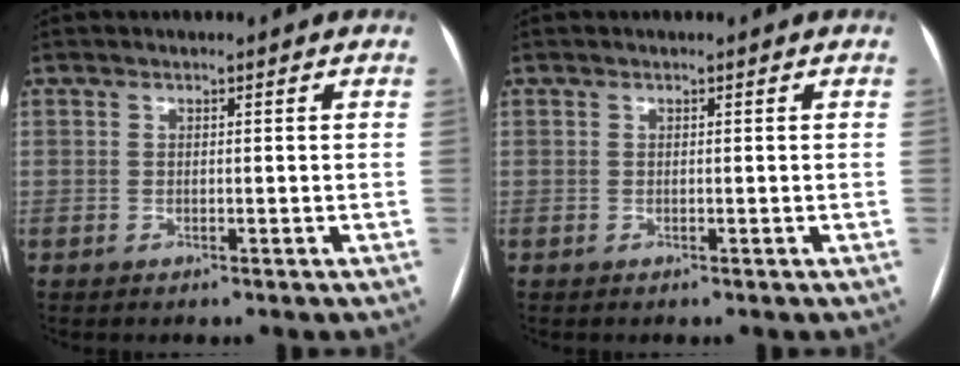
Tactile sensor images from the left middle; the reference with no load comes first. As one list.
[{"total": 0.0}]